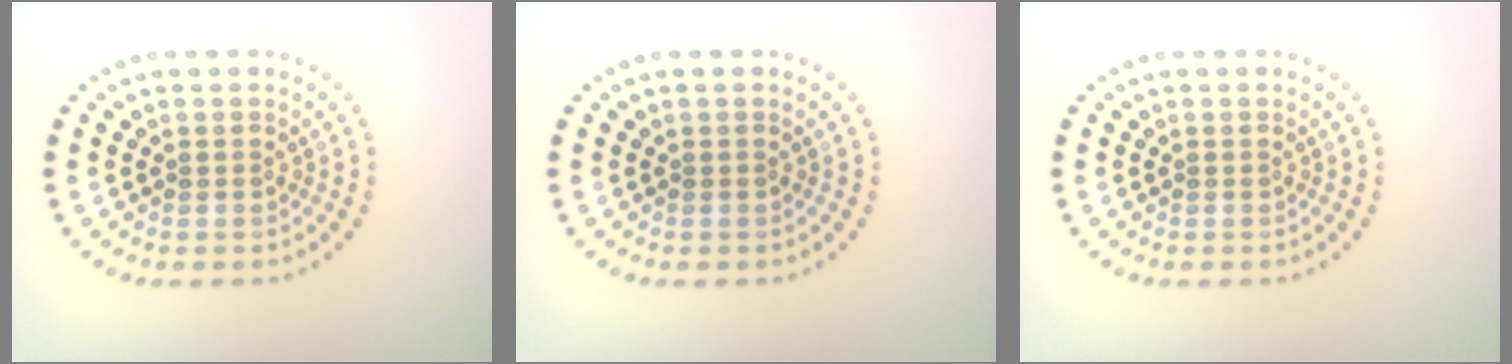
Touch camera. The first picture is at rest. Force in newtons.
{"total": 0.0}
{"total": 0.0}